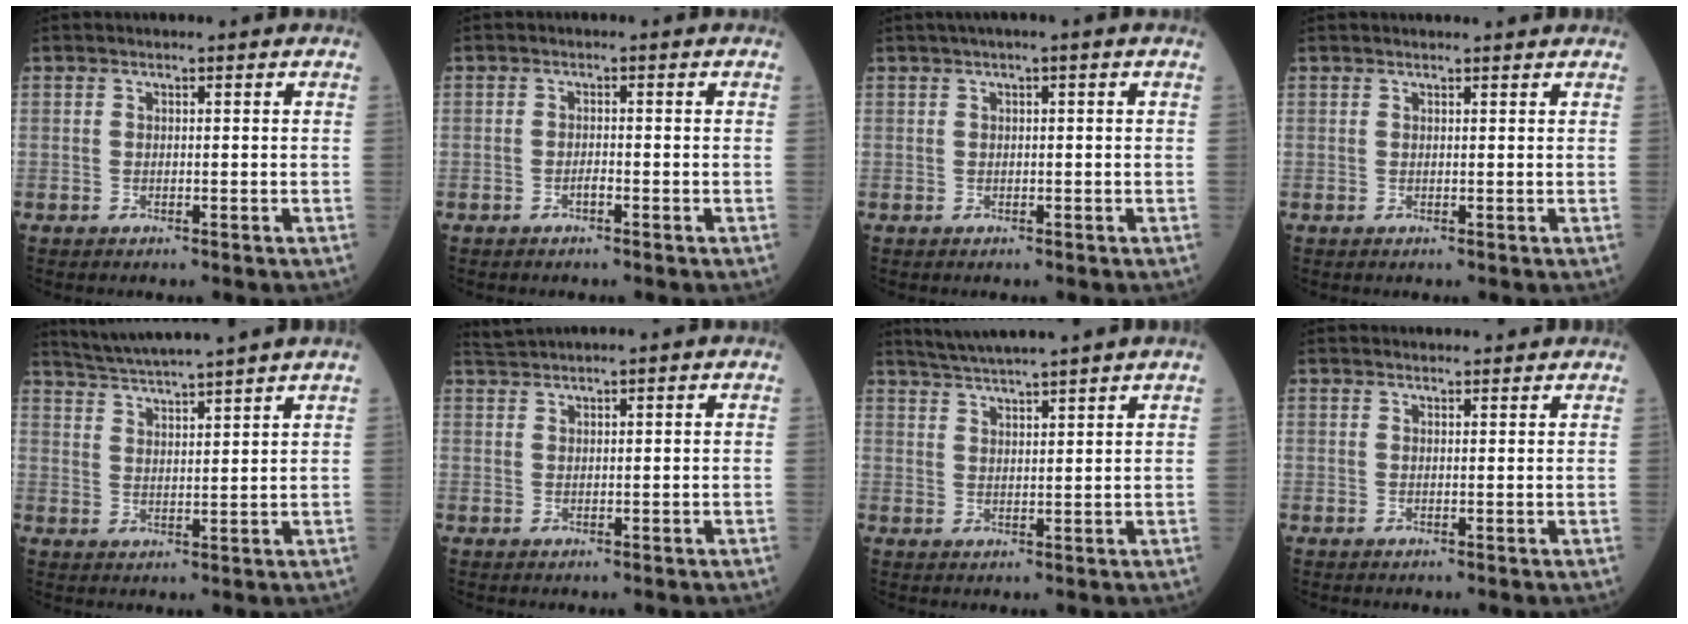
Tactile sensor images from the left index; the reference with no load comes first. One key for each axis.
{"total": 0.9, "fx": -0.7, "fy": 0.1, "fz": 0.7, "tx": -0.014, "ty": 0.001, "tz": -0.012}
{"total": 1.5, "fx": 0.6, "fy": -0.2, "fz": 1.4, "tx": -0.029, "ty": 0.011, "tz": 0.010}
{"total": 3.2, "fx": 3.1, "fy": 0.1, "fz": 0.8, "tx": -0.009, "ty": 0.020, "tz": 0.036}
{"total": 10.2, "fx": 9.2, "fy": -1.8, "fz": 3.9, "tx": -0.075, "ty": 0.013, "tz": 0.147}
{"total": 1.8, "fx": 1.6, "fy": -0.8, "fz": 0.0, "tx": -0.006, "ty": 0.009, "tz": 0.043}
{"total": 7.8, "fx": 7.0, "fy": -1.5, "fz": 3.2, "tx": -0.059, "ty": 0.017, "tz": 0.114}
{"total": 5.6, "fx": 5.4, "fy": 0.7, "fz": 1.3, "tx": -0.014, "ty": 0.031, "tz": 0.063}